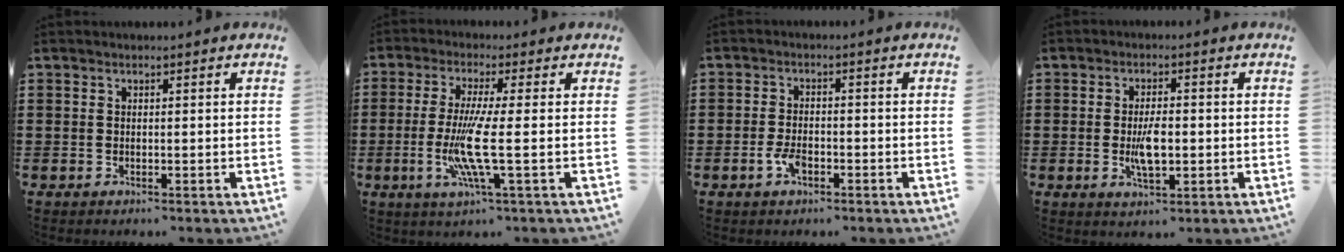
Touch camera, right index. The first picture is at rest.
{"total": 8.6, "force": [-1.3, 0.0, 8.5], "torque": [-0.181, -0.028, -0.033]}
{"total": 3.4, "force": [-1.4, 1.5, 2.6], "torque": [-0.061, -0.004, -0.029]}
{"total": 4.9, "force": [-0.5, 2.0, 4.5], "torque": [-0.094, -0.002, -0.013]}